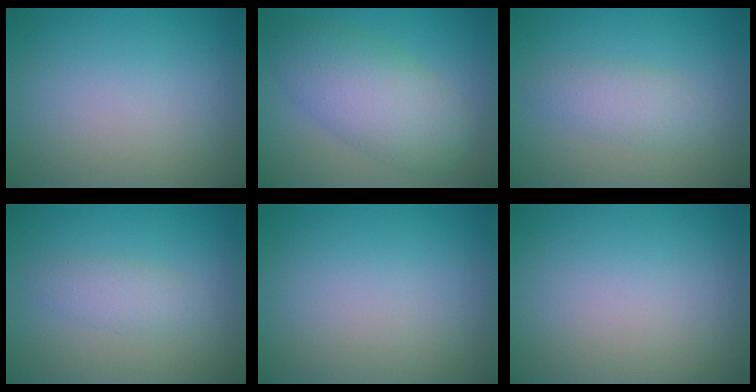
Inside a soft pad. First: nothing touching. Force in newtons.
{"total": 6.4, "press": 6.4, "slide": 0.2}
{"total": 2.4, "press": 2.4, "slide": 0.1}
{"total": 1.8, "press": 1.8, "slide": 0.1}
{"total": 0.0}
{"total": 0.0}